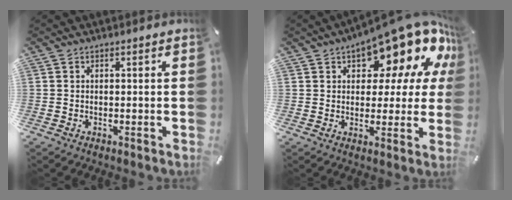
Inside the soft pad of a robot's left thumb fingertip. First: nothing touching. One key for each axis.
{"total": 18.0, "fx": 12.3, "fy": 7.2, "fz": 11.0, "tx": -0.154, "ty": -0.094, "tz": 0.206}